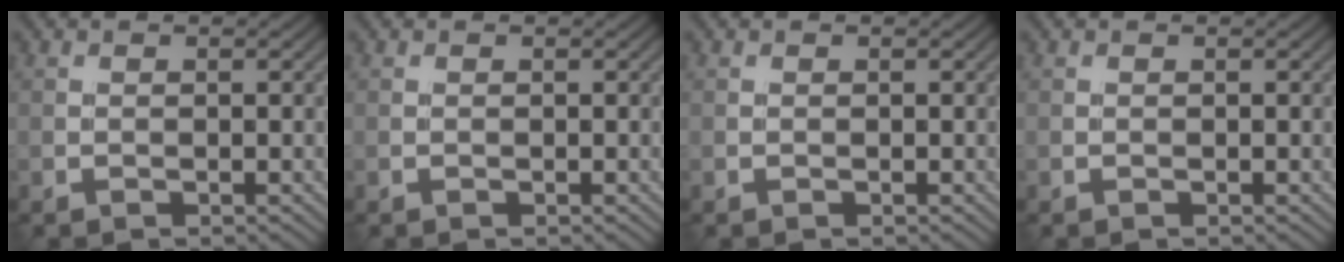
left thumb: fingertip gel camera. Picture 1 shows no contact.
{"total": 0.0}
{"total": 0.0}
{"total": 0.0}